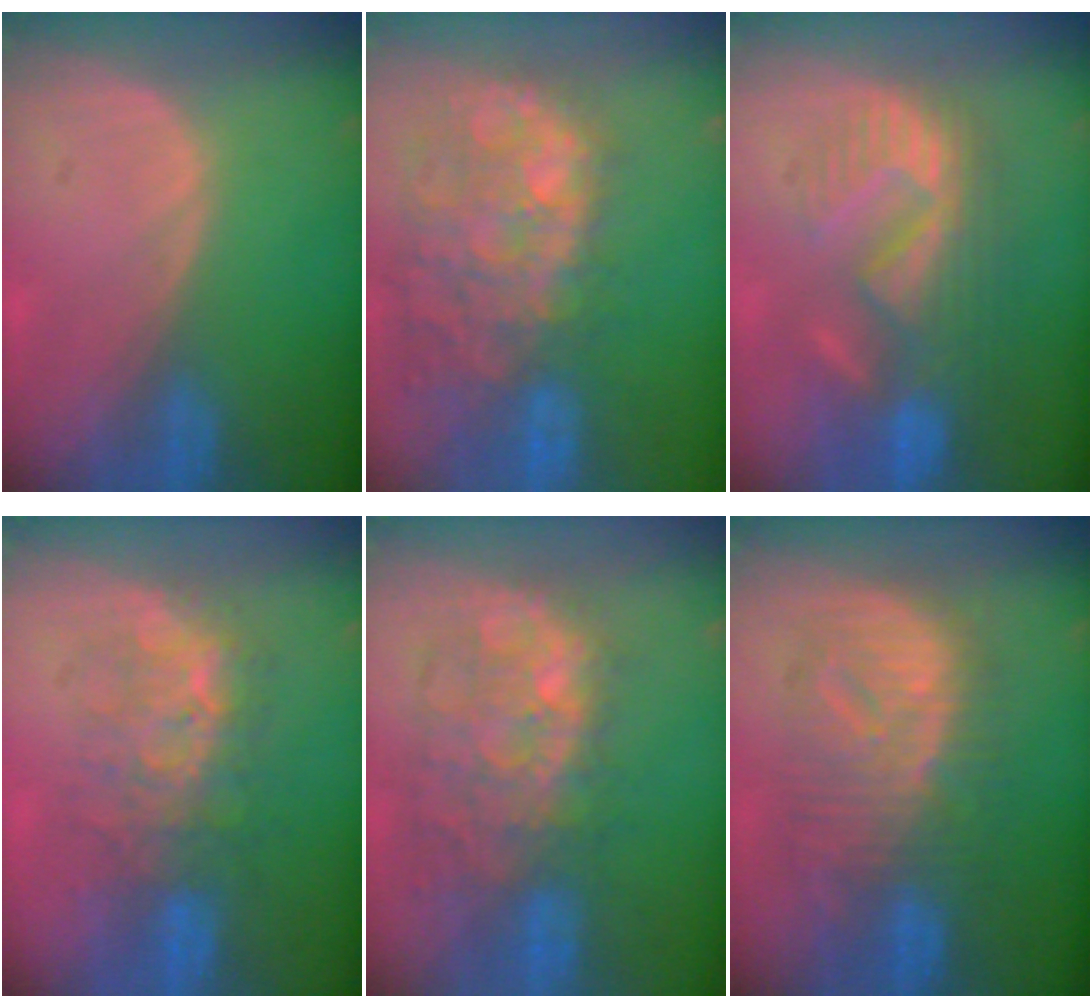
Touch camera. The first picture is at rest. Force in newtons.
{"total": 13.5, "press": 11.6, "slide": 6.8}
{"total": 10.4, "press": 9.6, "slide": 3.8}
{"total": 7.7, "press": 7.6, "slide": 1.4}
{"total": 10.3, "press": 9.8, "slide": 3.2}
{"total": 10.8, "press": 10.8, "slide": 0.8}